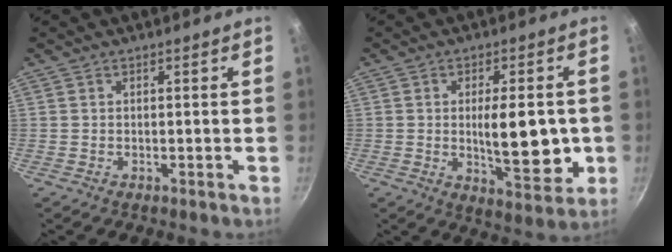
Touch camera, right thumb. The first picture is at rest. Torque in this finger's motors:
{"motor_torque": [1.76, 1.21, 1.44, 0.12, 0.37]}